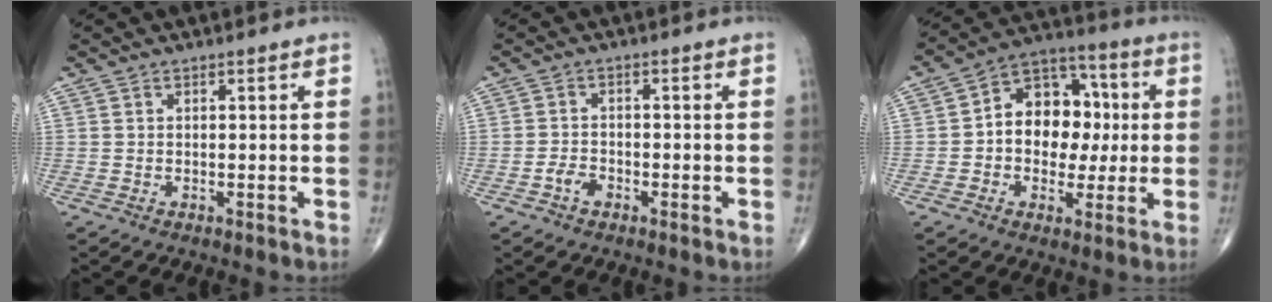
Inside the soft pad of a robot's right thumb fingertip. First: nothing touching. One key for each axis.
{"total": 2.7, "fx": -1.4, "fy": 1.7, "fz": 1.5, "tx": -0.024, "ty": 0.011, "tz": -0.028}
{"total": 14.5, "fx": 0.5, "fy": 10.6, "fz": 9.9, "tx": -0.100, "ty": 0.032, "tz": -0.001}